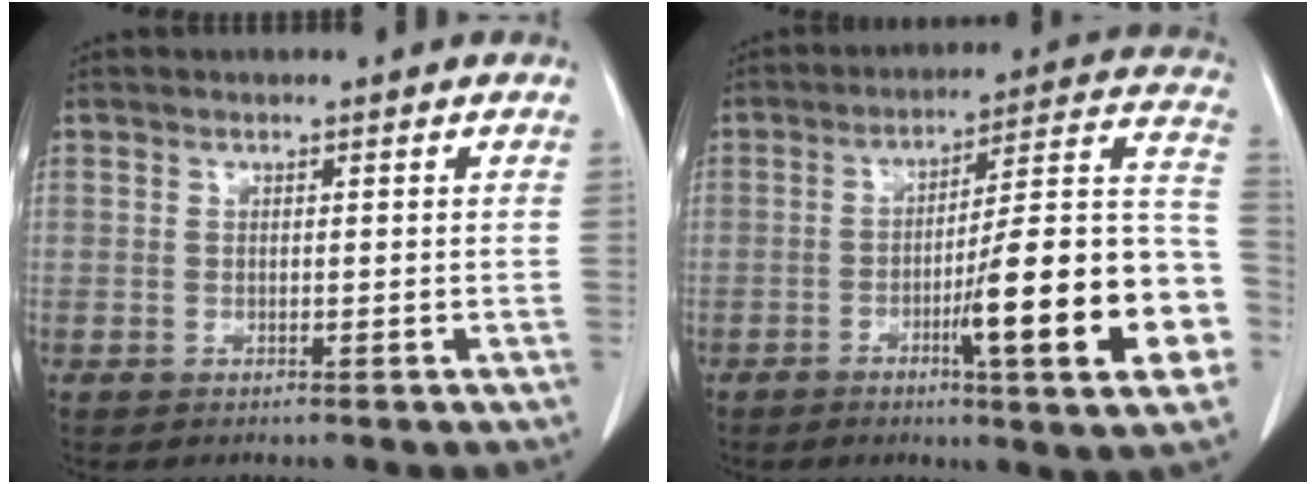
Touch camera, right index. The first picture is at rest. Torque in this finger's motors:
{"motor_torque": [1.33, -0.80, 0.64, 0.21]}